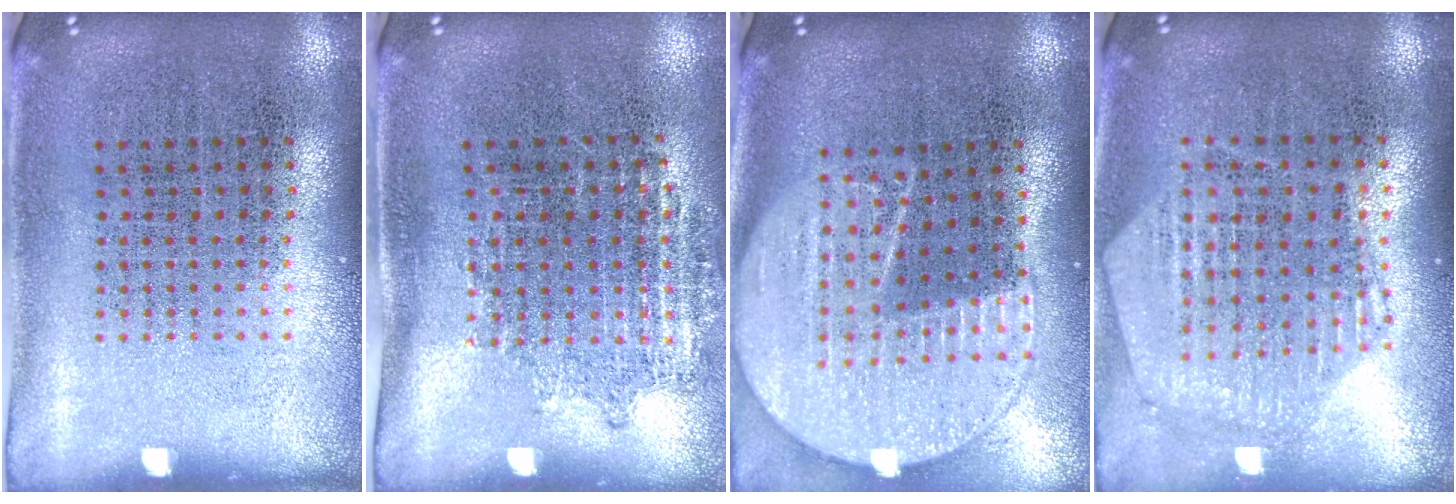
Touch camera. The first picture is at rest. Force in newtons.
{"total": 1.1, "press": 0.9, "slide": 0.6}
{"total": 2.1, "press": 1.9, "slide": 1.0}
{"total": 1.0, "press": 1.0, "slide": 0.2}